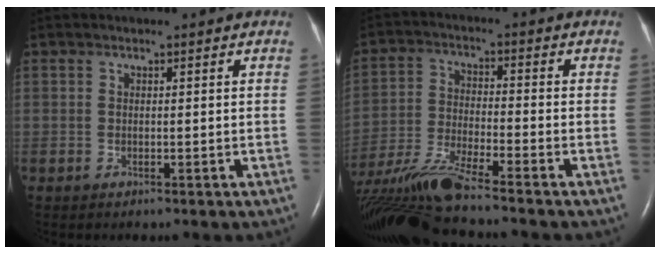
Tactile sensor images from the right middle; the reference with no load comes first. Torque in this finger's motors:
{"motor_torque": [1.03, -1.11, 0.17, 0.12]}